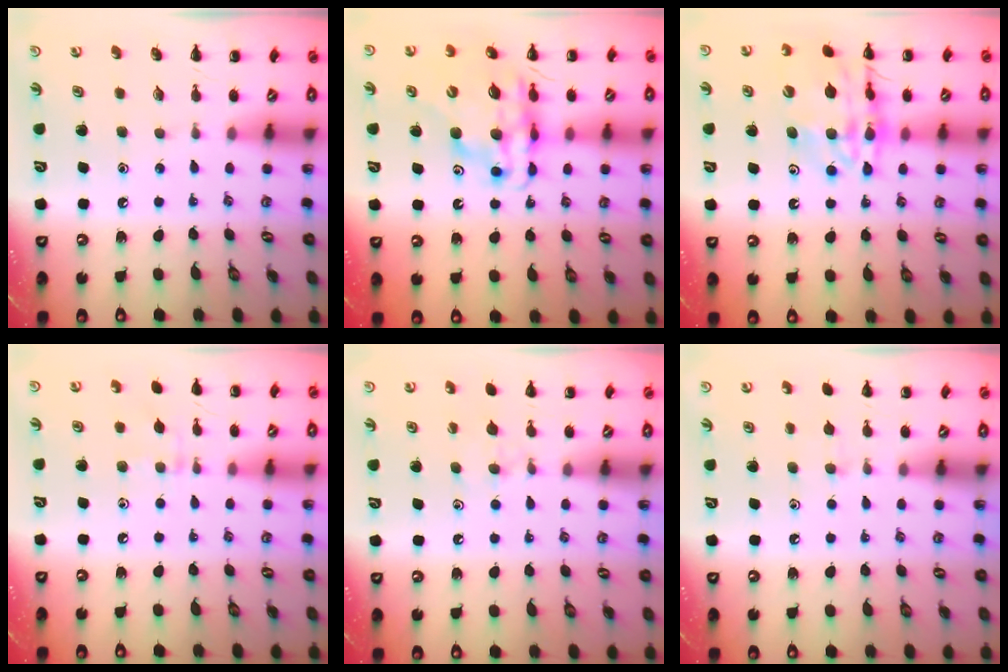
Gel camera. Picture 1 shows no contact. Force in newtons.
{"total": 15.3, "press": 14.8, "slide": 4.1}
{"total": 17.7, "press": 17.6, "slide": 1.6}
{"total": 7.1, "press": 6.6, "slide": 2.7}
{"total": 5.7, "press": 5.4, "slide": 2.0}
{"total": 4.5, "press": 4.2, "slide": 1.7}